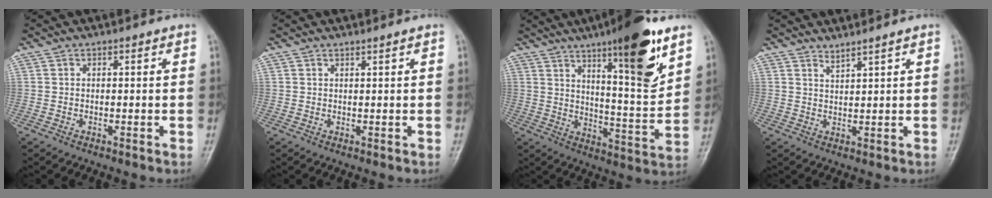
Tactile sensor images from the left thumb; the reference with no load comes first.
{"total": 0.7, "force": [0.5, -0.2, 0.4], "torque": [-0.017, -0.008, 0.014]}
{"total": 17.7, "force": [10.3, 3.6, 13.9], "torque": [-0.180, -0.064, 0.162]}
{"total": 2.1, "force": [1.8, -0.5, 0.8], "torque": [-0.015, -0.022, 0.035]}